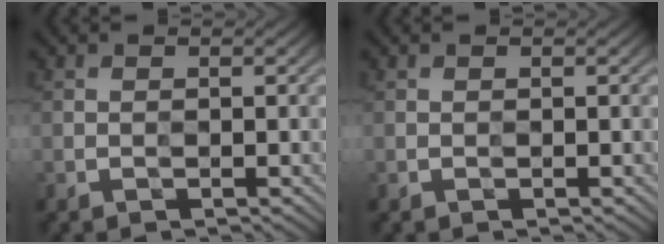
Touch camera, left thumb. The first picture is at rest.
{"total": 0.0}